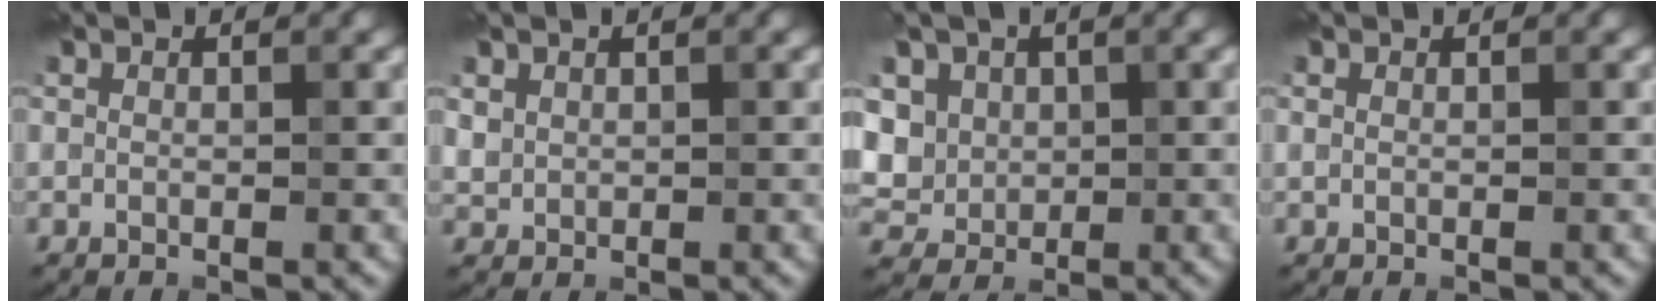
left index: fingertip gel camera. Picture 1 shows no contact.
{"total": 1.1, "force": [0.5, 1.0, 0.3], "torque": [-0.009, -0.005, 0.015]}
{"total": 8.6, "force": [1.6, 7.2, 4.5], "torque": [-0.101, 0.021, 0.005]}
{"total": 0.0}